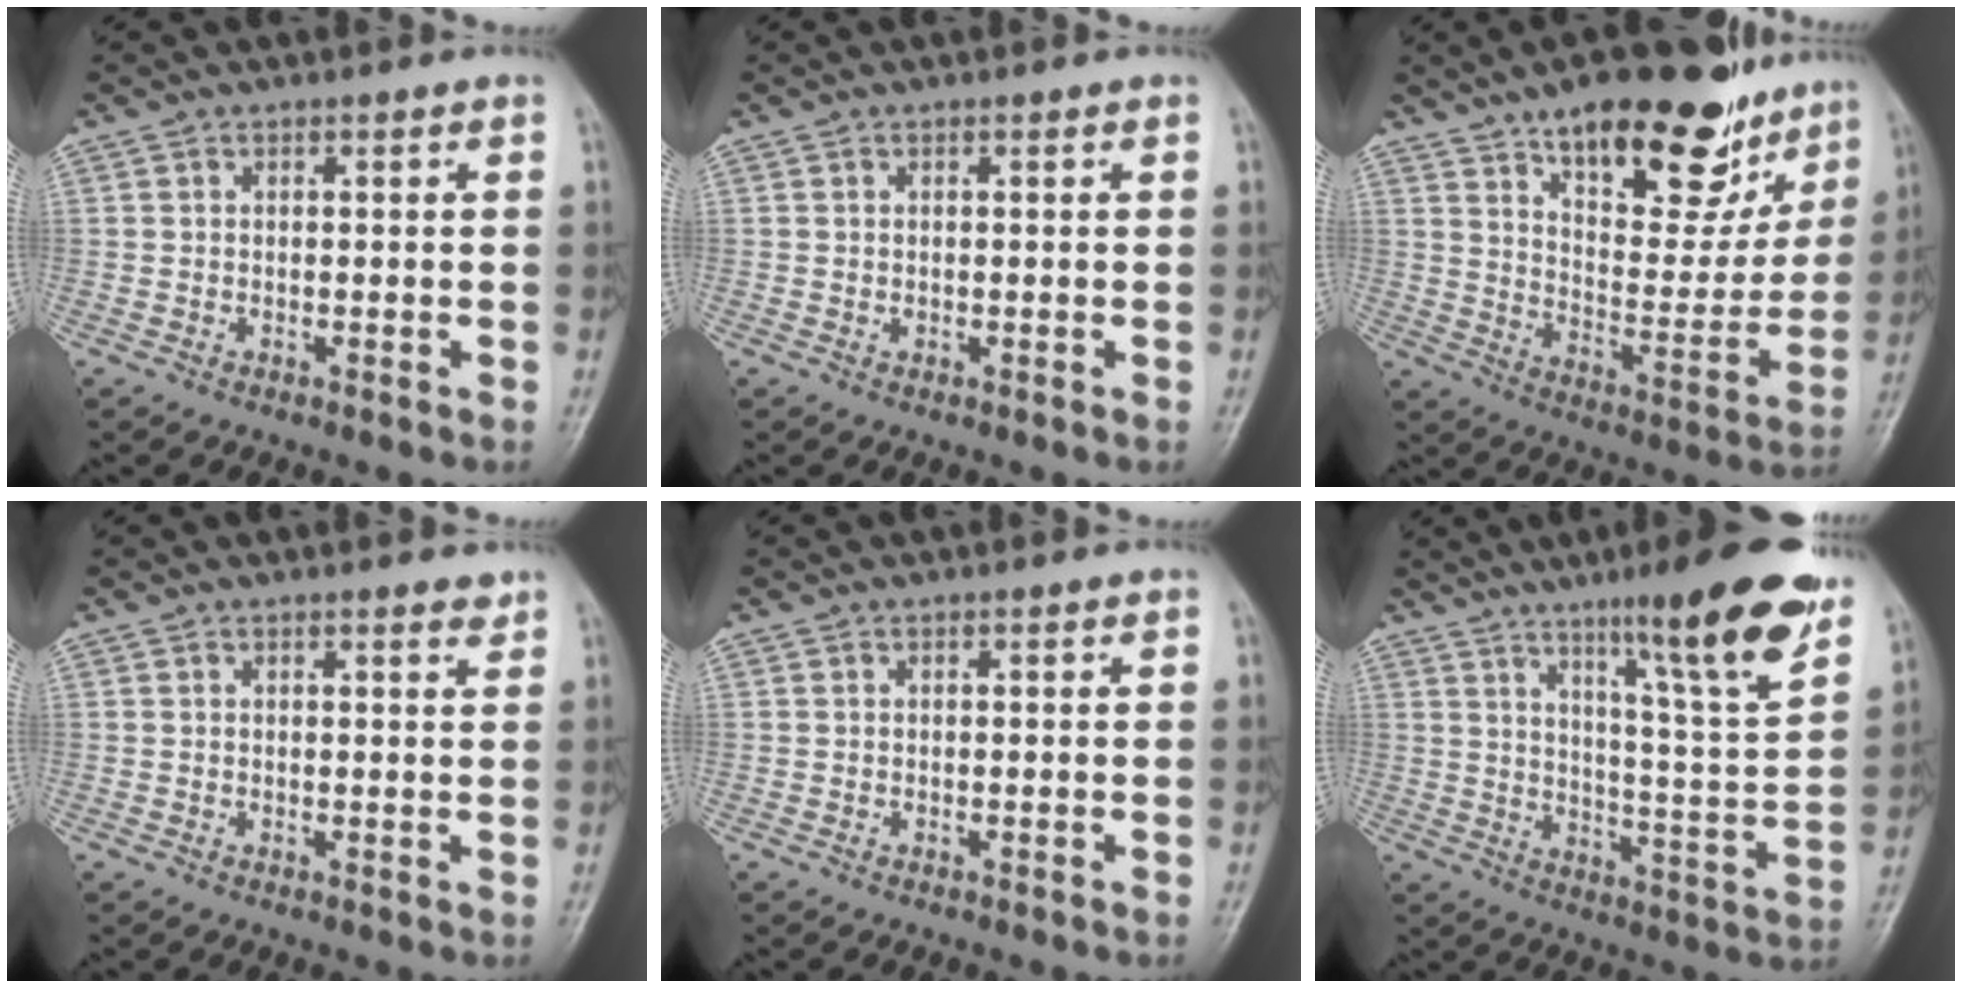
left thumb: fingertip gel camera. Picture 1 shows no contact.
{"total": 0.5, "force": [0.1, 0.4, 0.3], "torque": [-0.001, 0.000, 0.002]}
{"total": 23.8, "force": [15.3, 9.9, 15.3], "torque": [-0.167, -0.064, 0.232]}
{"total": 1.6, "force": [1.3, 0.5, 0.8], "torque": [-0.007, -0.008, 0.015]}
{"total": 0.0}
{"total": 17.8, "force": [11.2, 2.0, 13.6], "torque": [-0.177, -0.060, 0.169]}